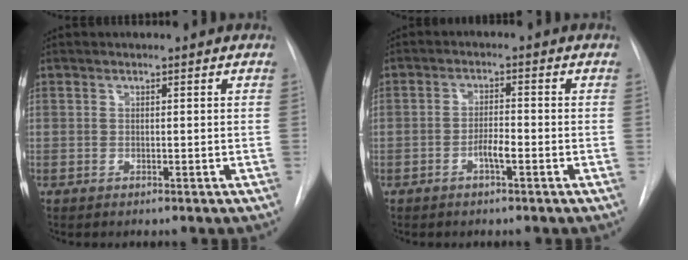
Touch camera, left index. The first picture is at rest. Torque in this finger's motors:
{"motor_torque": [0.55, 0.29, 0.07, 0.02]}